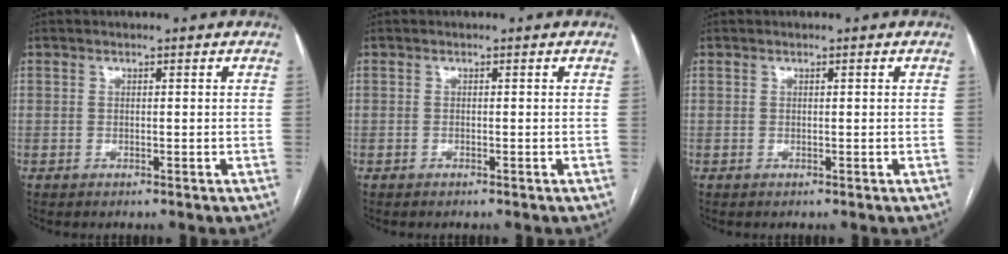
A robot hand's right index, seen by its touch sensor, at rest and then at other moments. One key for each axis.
{"total": 0.0}
{"total": 0.0}